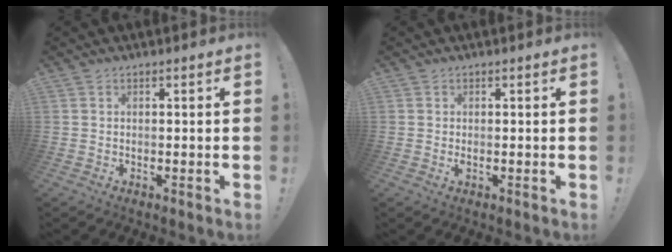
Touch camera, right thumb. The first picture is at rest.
{"total": 0.5, "force": [0.1, 0.2, 0.5], "torque": [-0.002, -0.002, 0.000]}